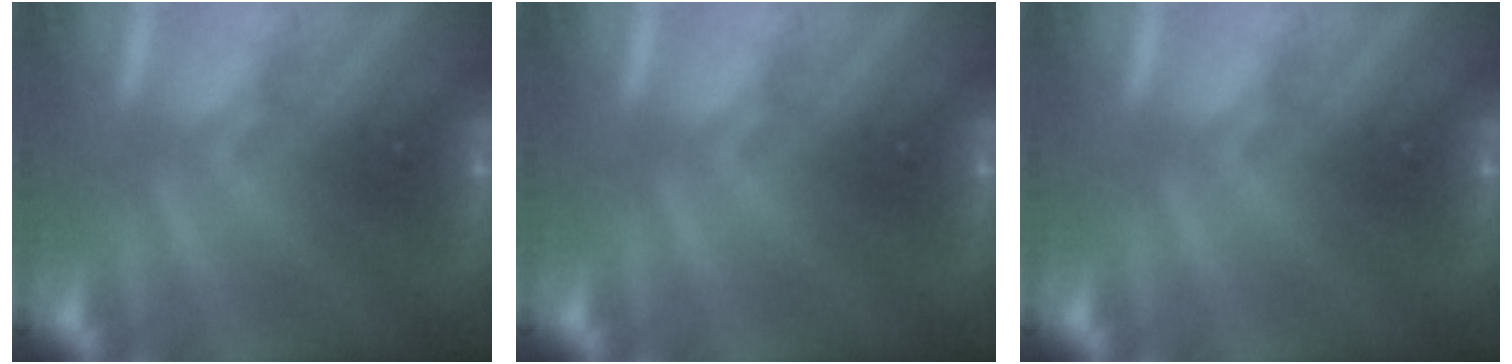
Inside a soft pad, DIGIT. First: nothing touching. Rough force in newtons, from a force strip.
{"total": 0.0}
{"total": 0.0}